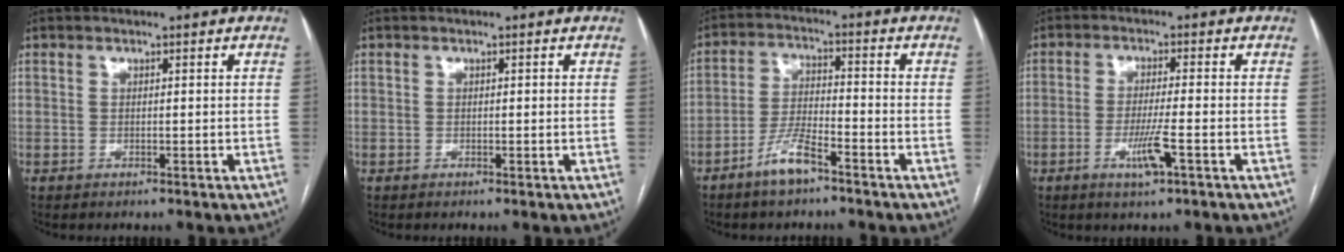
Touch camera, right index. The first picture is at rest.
{"total": 0.0}
{"total": 6.5, "force": [-4.5, 1.4, 4.4], "torque": [-0.094, 0.000, -0.088]}
{"total": 5.2, "force": [-2.3, 0.0, 4.7], "torque": [-0.090, -0.010, -0.042]}